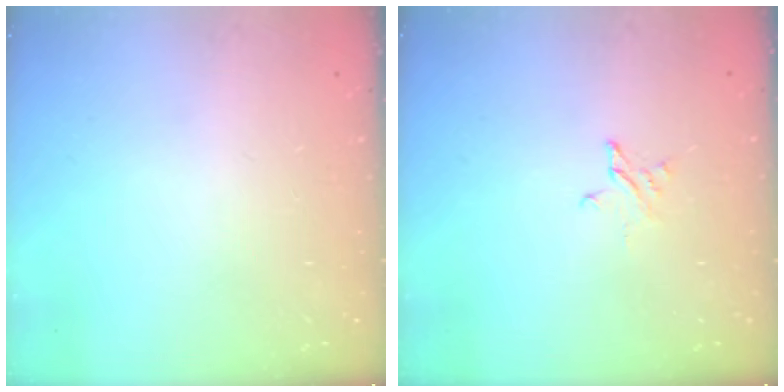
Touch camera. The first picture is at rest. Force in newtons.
{"total": 2.5, "press": 2.5, "slide": 0.1}